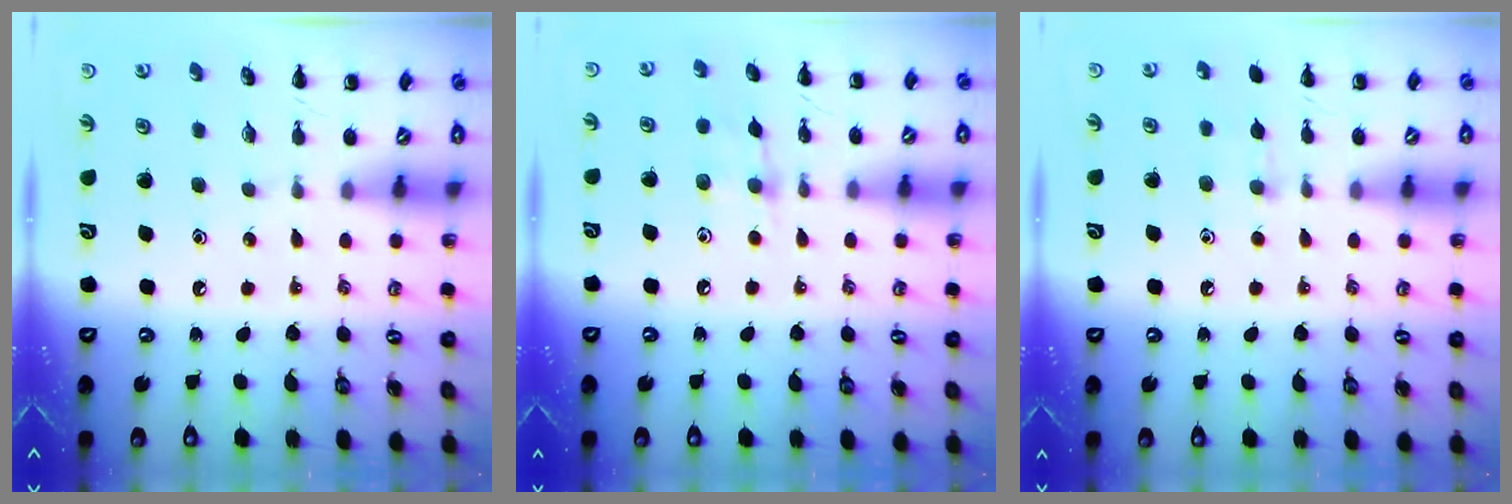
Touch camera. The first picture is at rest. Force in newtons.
{"total": 7.2, "press": 6.9, "slide": 1.7}
{"total": 5.8, "press": 5.5, "slide": 2.0}